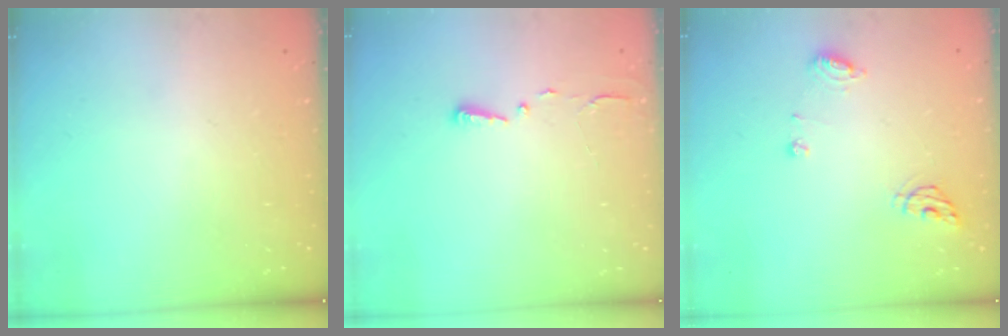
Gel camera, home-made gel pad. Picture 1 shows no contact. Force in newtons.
{"total": 2.7, "press": 2.7, "slide": 0.4}
{"total": 7.2, "press": 7.2, "slide": 0.8}